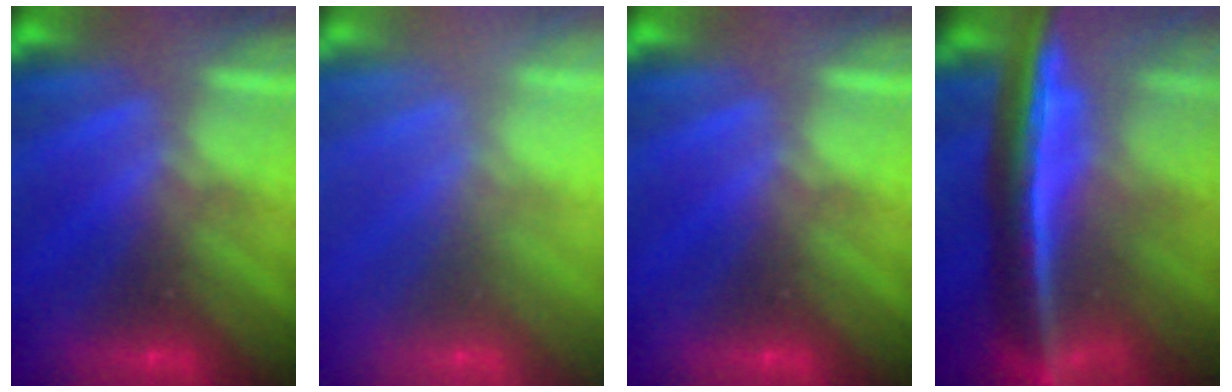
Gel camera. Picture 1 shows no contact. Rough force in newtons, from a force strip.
{"total": 7.8}
{"total": 0.0}
{"total": 7.5}